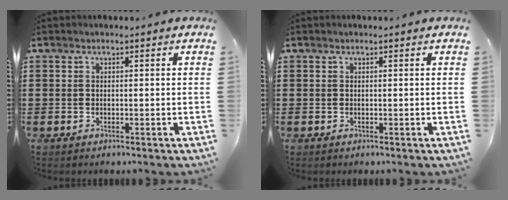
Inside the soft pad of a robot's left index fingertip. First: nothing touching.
{"total": 0.0}